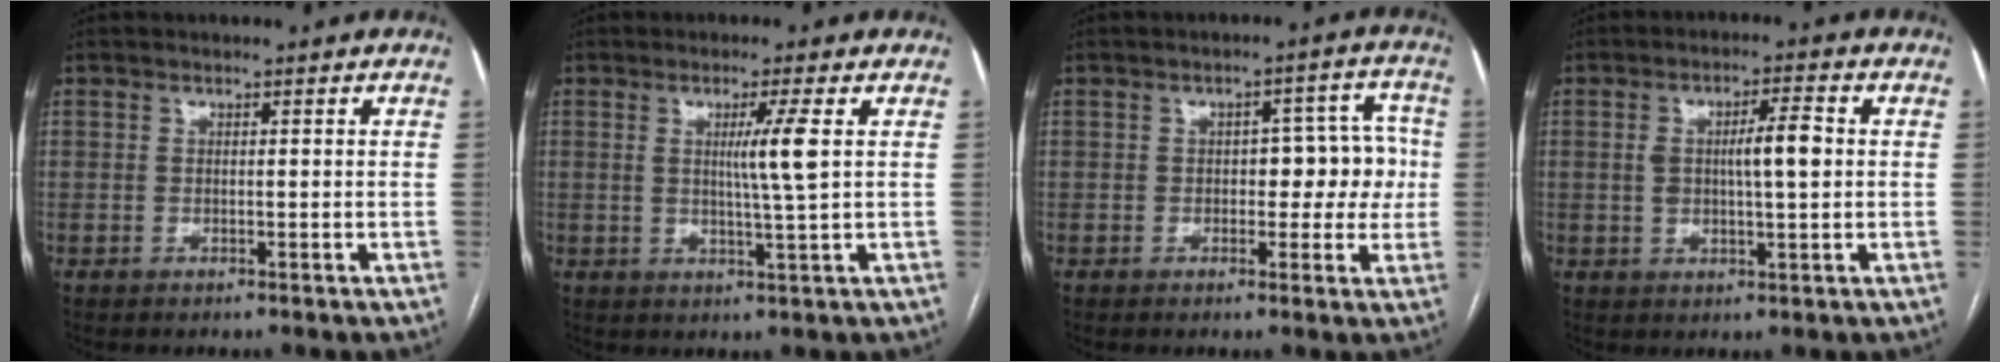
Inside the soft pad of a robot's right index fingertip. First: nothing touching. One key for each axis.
{"total": 5.0, "fx": 1.1, "fy": -1.1, "fz": 4.7, "tx": -0.085, "ty": -0.009, "tz": 0.019}
{"total": 7.1, "fx": -0.2, "fy": 3.7, "fz": 6.1, "tx": -0.064, "ty": 0.033, "tz": 0.000}
{"total": 6.2, "fx": 0.6, "fy": 1.2, "fz": 6.1, "tx": -0.104, "ty": 0.011, "tz": 0.012}